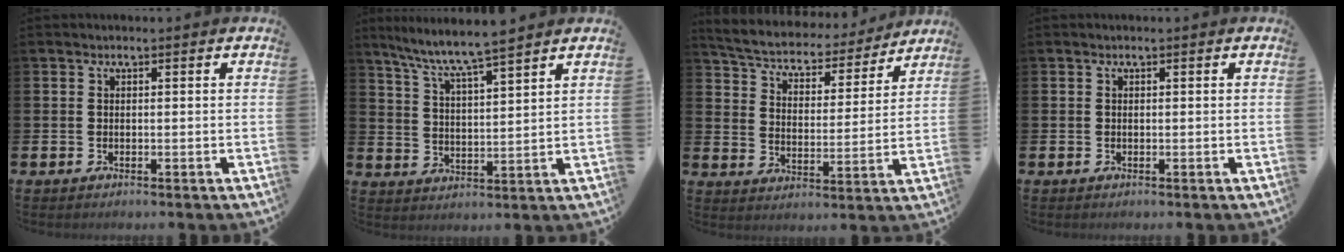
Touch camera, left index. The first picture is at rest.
{"total": 7.1, "force": [6.6, -0.2, 2.4], "torque": [-0.075, -0.038, 0.116]}
{"total": 5.4, "force": [5.1, 1.5, 1.1], "torque": [-0.055, -0.042, 0.082]}
{"total": 0.0}